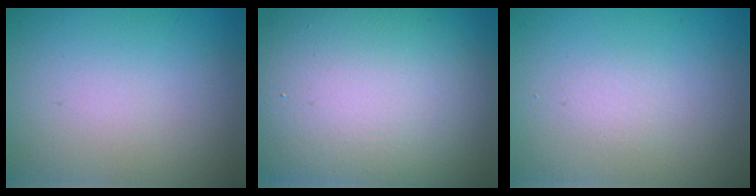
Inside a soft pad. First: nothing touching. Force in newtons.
{"total": 16.5, "press": 16.4, "slide": 1.0}
{"total": 0.9, "press": 0.9, "slide": 0.1}